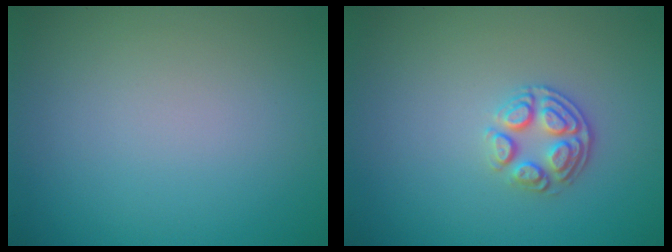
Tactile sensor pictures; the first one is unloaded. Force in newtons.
{"total": 2.8, "press": 2.6, "slide": 1.2}